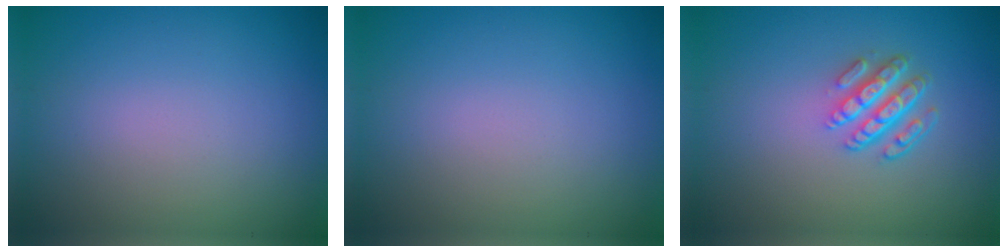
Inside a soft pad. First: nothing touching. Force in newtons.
{"total": 0.0}
{"total": 4.2, "press": 3.1, "slide": 2.9}